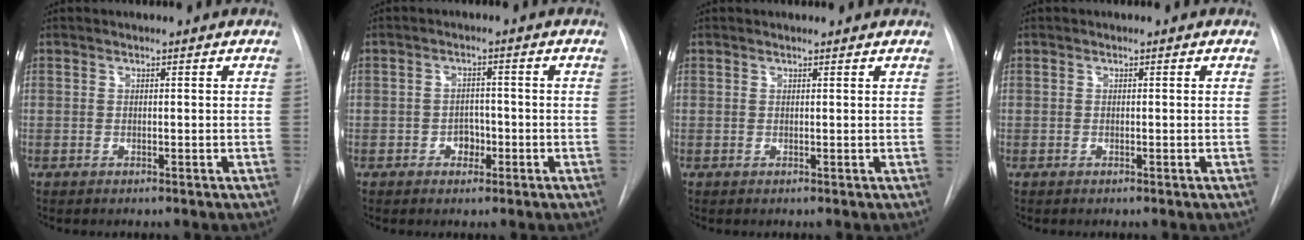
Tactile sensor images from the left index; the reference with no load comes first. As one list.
[{"total": 2.4, "force": [-1.0, 1.8, 1.3], "torque": [-0.011, 0.007, -0.013]}, {"total": 2.0, "force": [2.0, 0.2, 0.2], "torque": [-0.010, 0.013, 0.024]}, {"total": 0.0}]